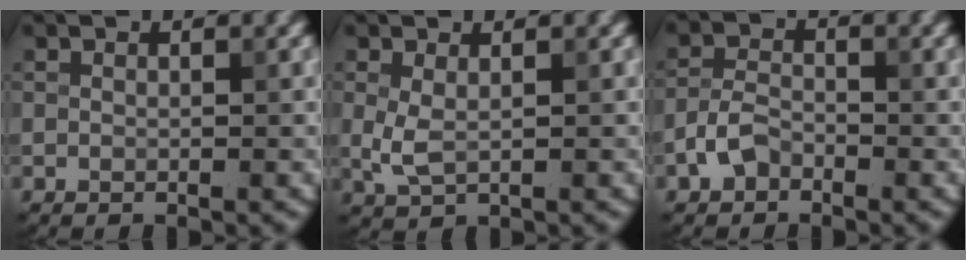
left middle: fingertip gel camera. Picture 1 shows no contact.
{"total": 1.9, "force": [0.2, 0.9, 1.7], "torque": [-0.041, -0.001, 0.006]}
{"total": 2.2, "force": [-1.4, 1.3, 1.1], "torque": [-0.021, 0.008, -0.033]}